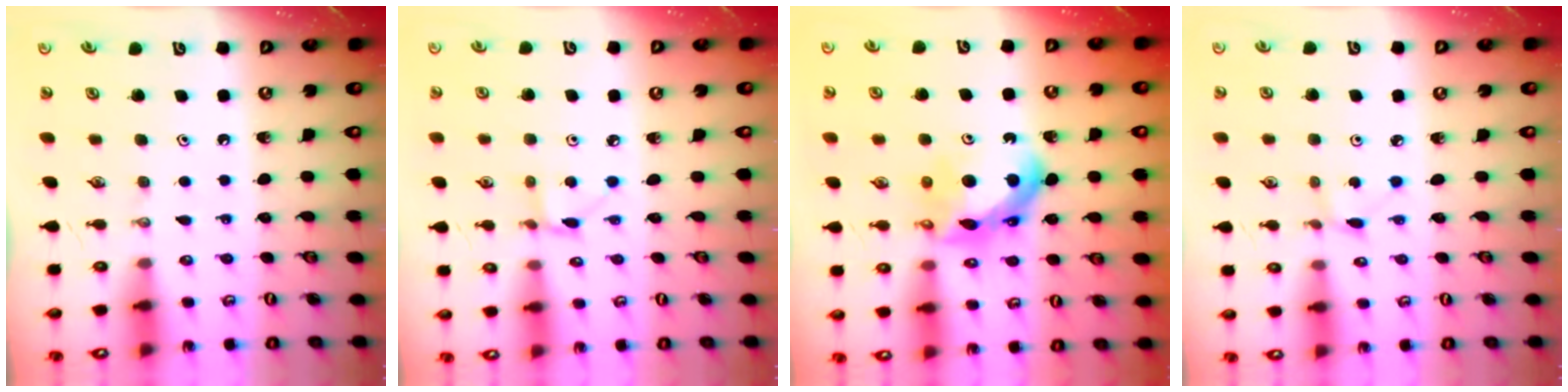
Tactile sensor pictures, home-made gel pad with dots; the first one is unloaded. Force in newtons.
{"total": 3.6, "press": 3.6, "slide": 0.4}
{"total": 10.2, "press": 10.2, "slide": 0.3}
{"total": 0.8, "press": 0.8, "slide": 0.1}